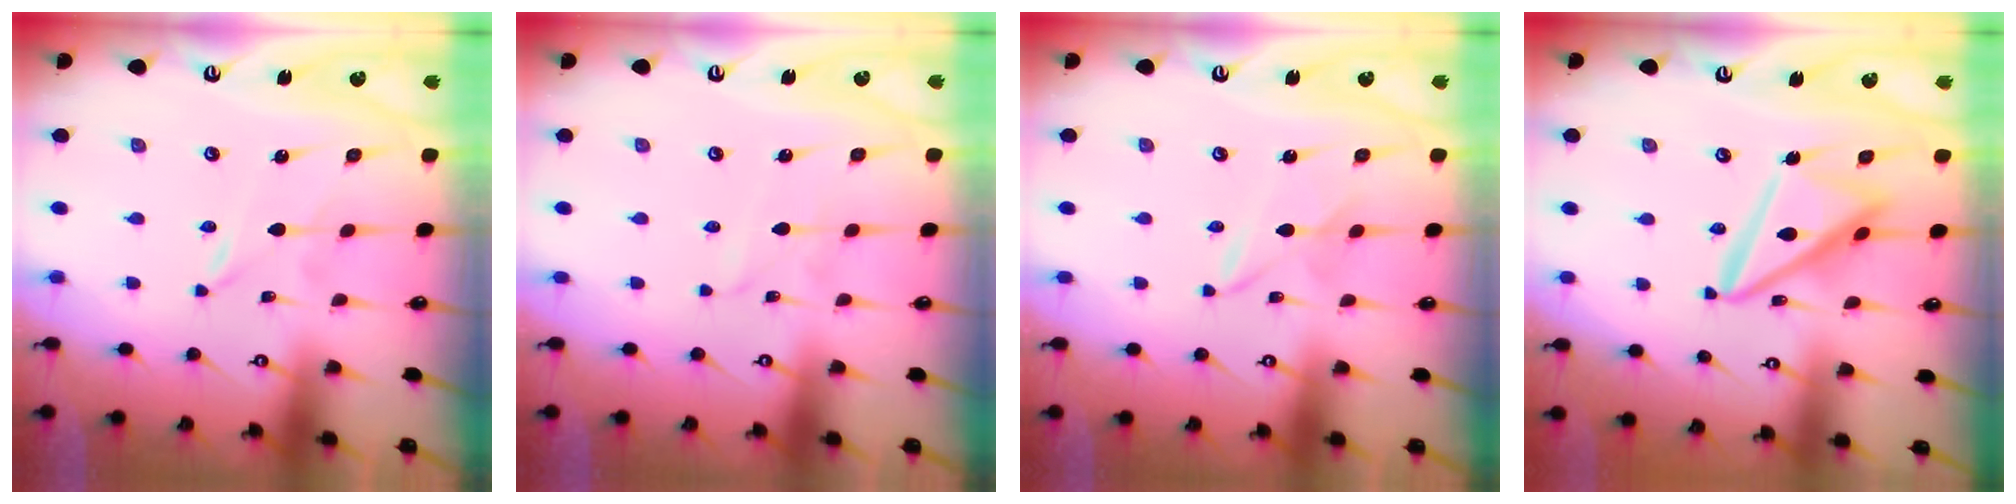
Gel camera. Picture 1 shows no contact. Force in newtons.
{"total": 1.8, "press": 1.8, "slide": 0.1}
{"total": 3.0, "press": 3.0, "slide": 0.1}
{"total": 15.0, "press": 14.9, "slide": 1.6}